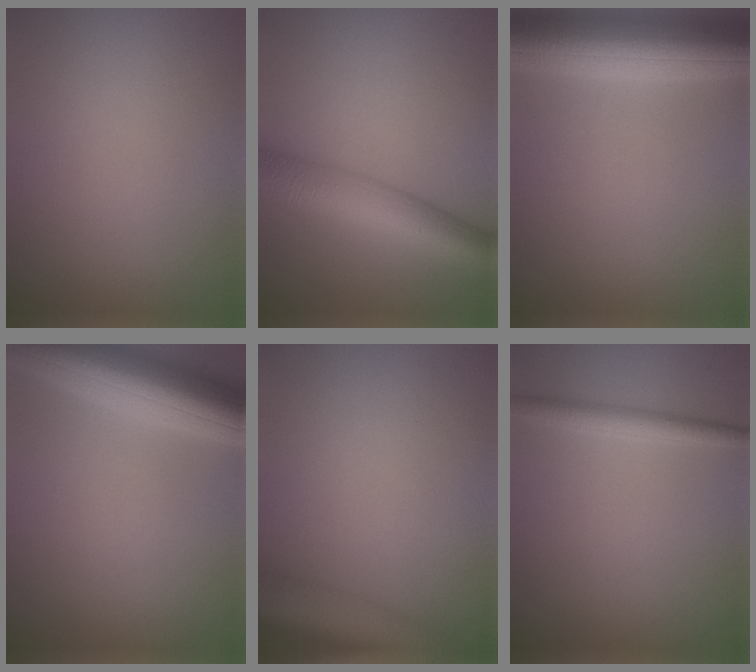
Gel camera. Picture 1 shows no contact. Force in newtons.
{"total": 7.0, "press": 7.0, "slide": 0.1}
{"total": 9.3, "press": 9.3, "slide": 0.3}
{"total": 9.4, "press": 9.4, "slide": 0.5}
{"total": 6.9, "press": 6.9, "slide": 0.4}
{"total": 2.3, "press": 2.3, "slide": 0.1}